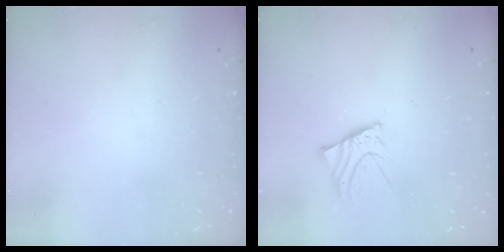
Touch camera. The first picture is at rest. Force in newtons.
{"total": 3.9, "press": 3.9, "slide": 0.5}